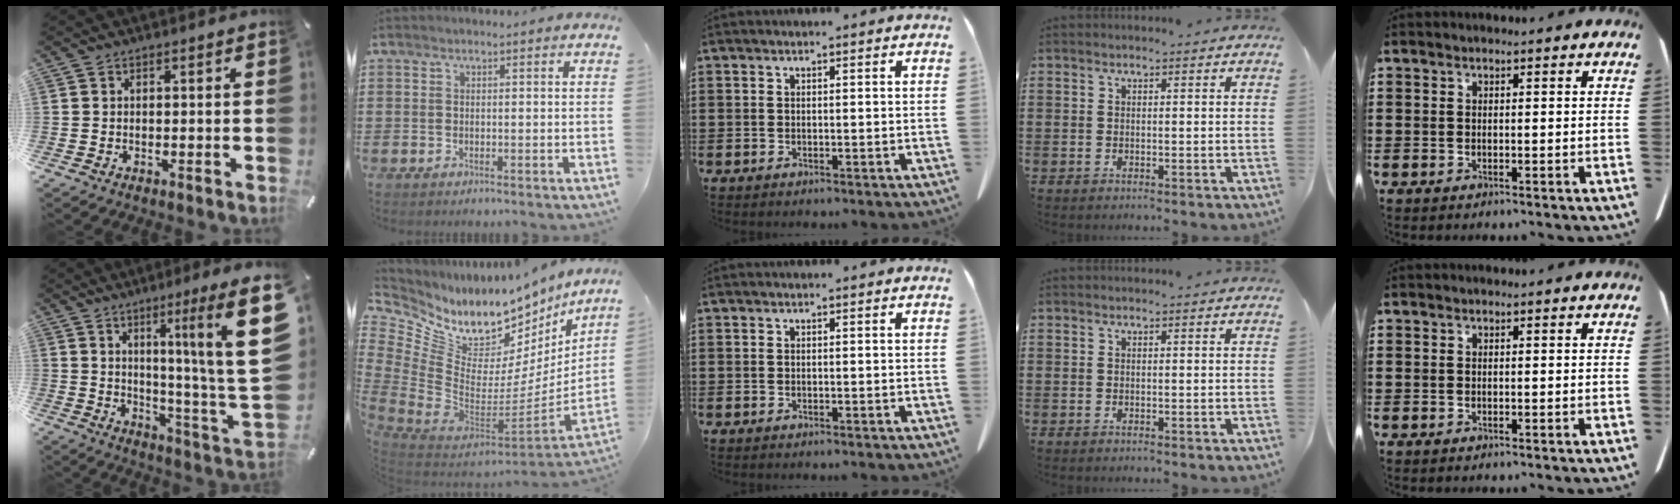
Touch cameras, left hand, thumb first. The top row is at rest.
{"thumb": {"total": 20.5, "force": [8.1, 0.7, 18.9], "torque": [-0.275, -0.078, 0.112]}, "index": {"total": 8.9, "force": [7.1, 4.6, 2.5], "torque": [-0.081, -0.088, 0.124]}}